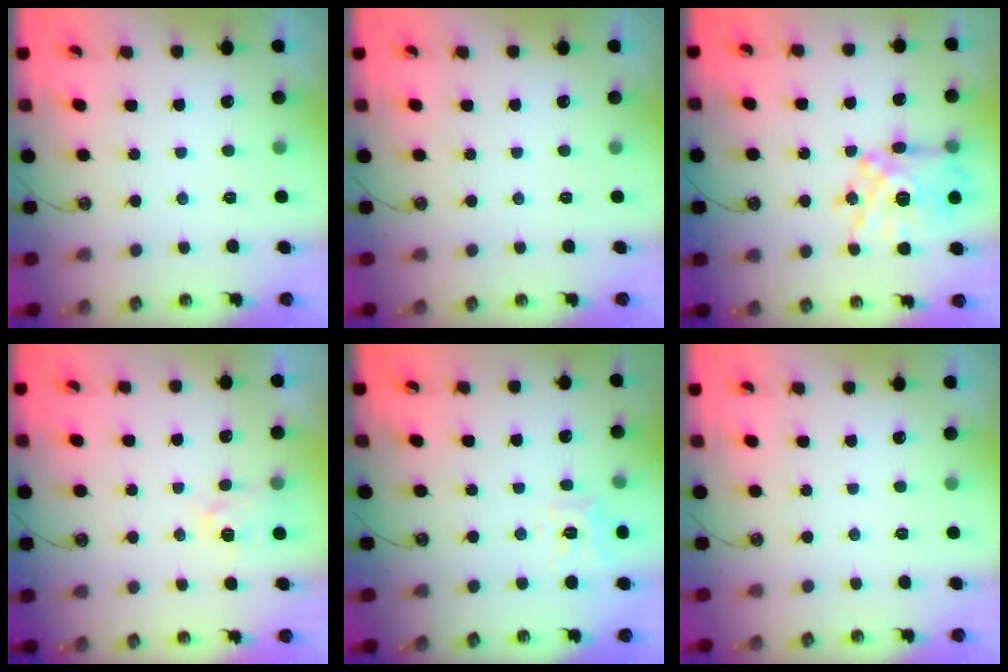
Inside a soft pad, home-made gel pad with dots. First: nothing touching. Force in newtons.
{"total": 0.0}
{"total": 15.2, "press": 15.2, "slide": 1.1}
{"total": 3.7, "press": 3.7, "slide": 0.5}
{"total": 8.8, "press": 8.8, "slide": 0.8}
{"total": 0.0}